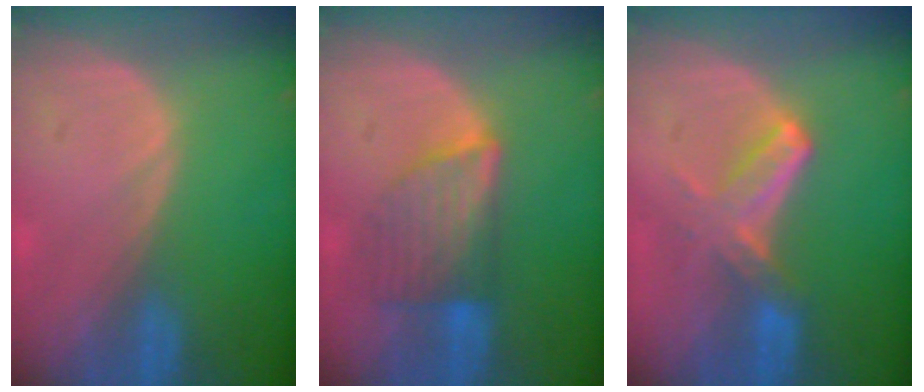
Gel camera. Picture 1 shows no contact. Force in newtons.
{"total": 6.6, "press": 6.5, "slide": 1.0}
{"total": 5.7, "press": 5.5, "slide": 1.4}